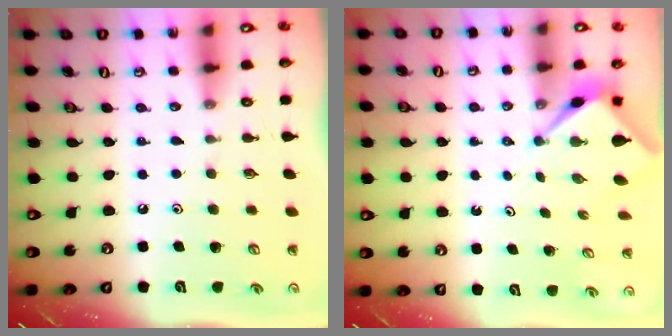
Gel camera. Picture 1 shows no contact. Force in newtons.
{"total": 2.6, "press": 2.6, "slide": 0.0}